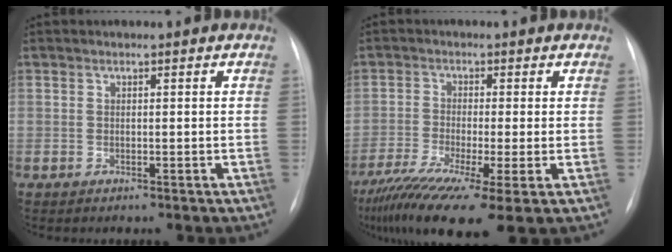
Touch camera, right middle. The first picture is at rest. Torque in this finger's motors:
{"motor_torque": [1.32, -0.82, 0.65, 0.20]}